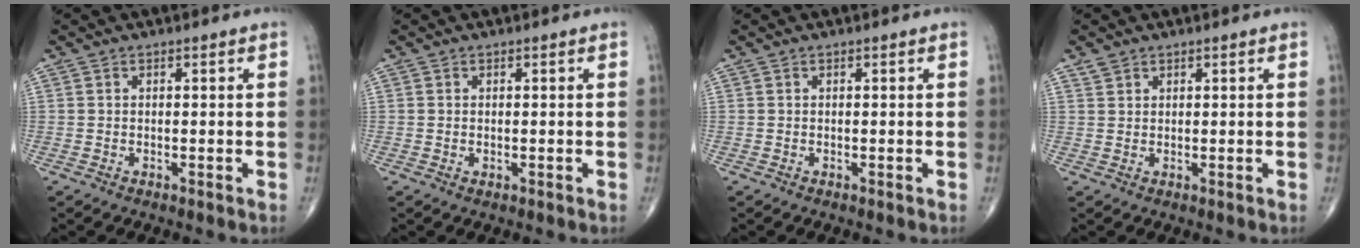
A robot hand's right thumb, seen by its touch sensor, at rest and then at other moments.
{"total": 0.5, "force": [0.0, 0.3, 0.4], "torque": [-0.010, -0.003, 0.002]}
{"total": 0.0}
{"total": 1.6, "force": [1.2, 1.0, 0.4], "torque": [0.000, 0.000, 0.022]}